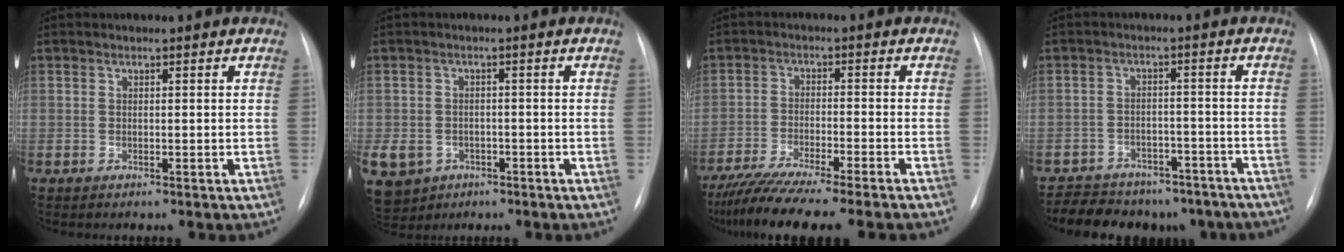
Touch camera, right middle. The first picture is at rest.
{"total": 13.1, "force": [-5.7, 10.8, 4.8], "torque": [-0.146, 0.004, -0.076]}
{"total": 13.9, "force": [-11.8, -0.4, 7.3], "torque": [-0.111, -0.040, -0.187]}
{"total": 16.0, "force": [-13.3, 7.2, 5.1], "torque": [-0.096, 0.015, -0.165]}